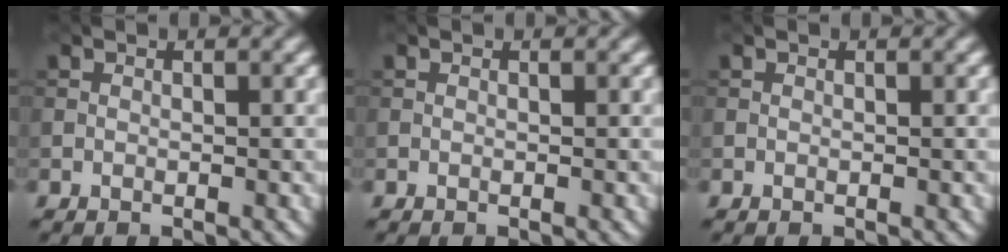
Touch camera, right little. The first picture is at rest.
{"total": 0.0}
{"total": 0.0}